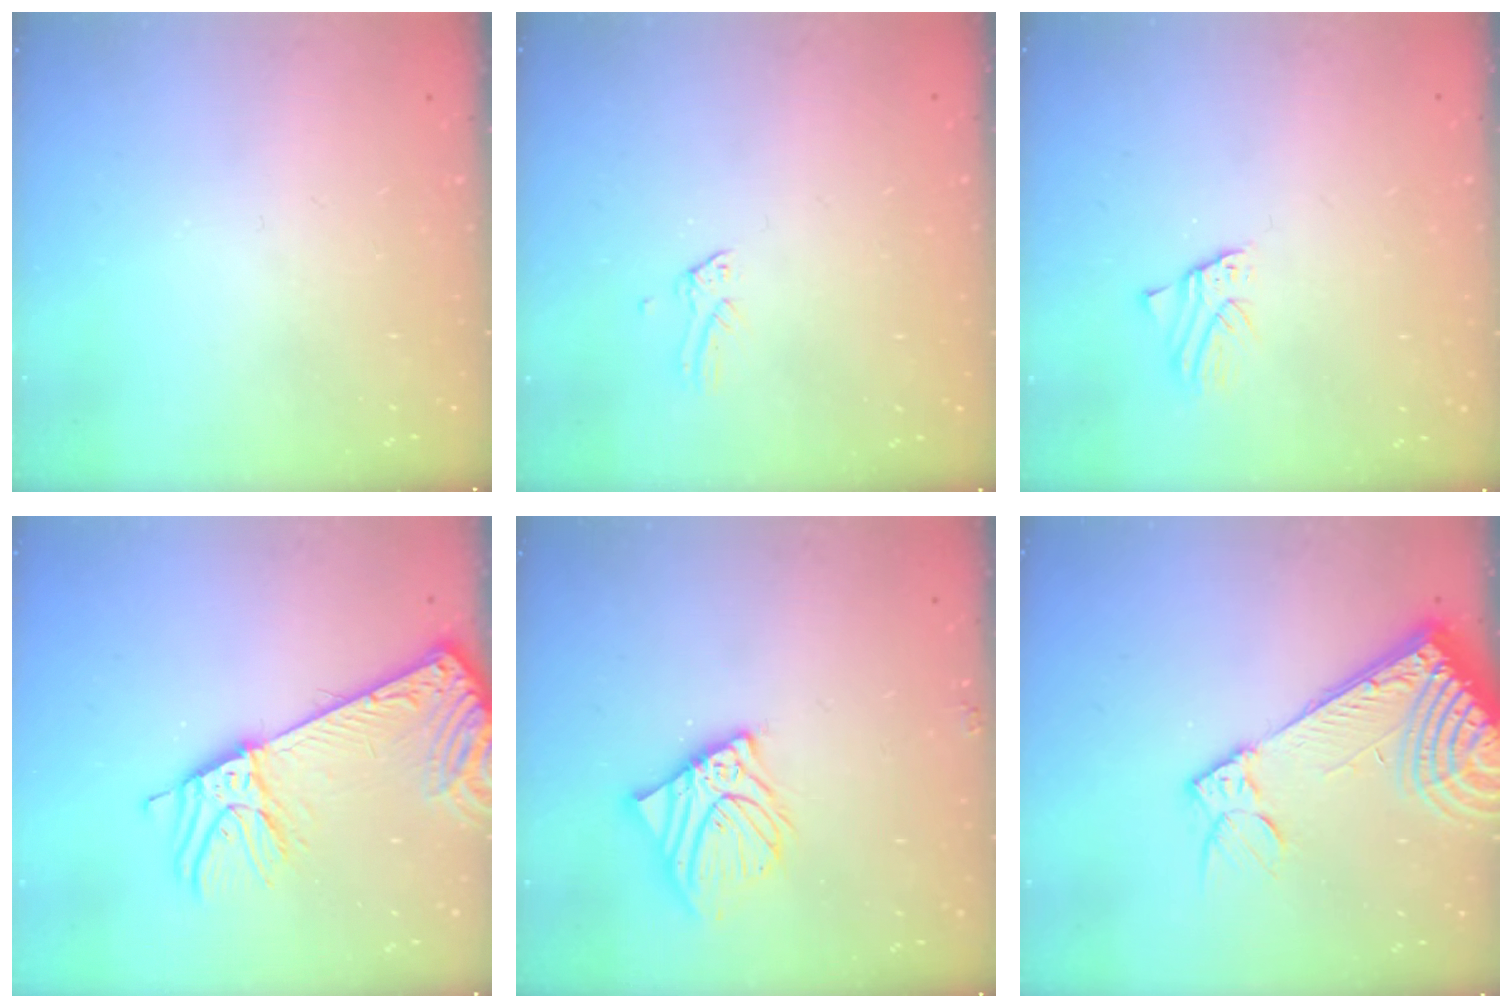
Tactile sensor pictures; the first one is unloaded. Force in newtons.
{"total": 0.0}
{"total": 1.6, "press": 1.6, "slide": 0.3}
{"total": 10.6, "press": 10.2, "slide": 3.0}
{"total": 11.2, "press": 11.0, "slide": 2.0}
{"total": 14.4, "press": 14.0, "slide": 3.0}